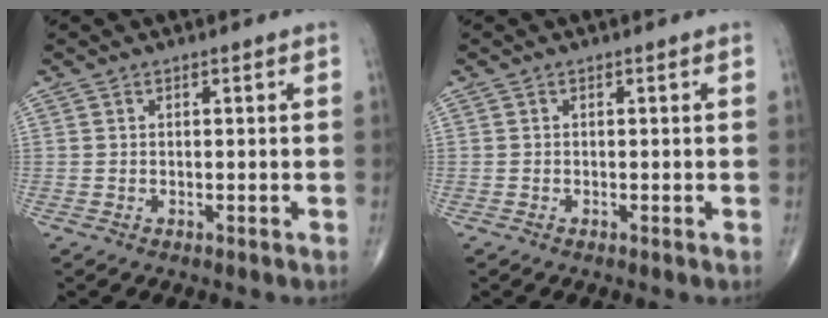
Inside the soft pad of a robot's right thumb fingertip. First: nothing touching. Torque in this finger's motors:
{"motor_torque": [3.12, 1.88, -0.14, -0.22, 0.00]}